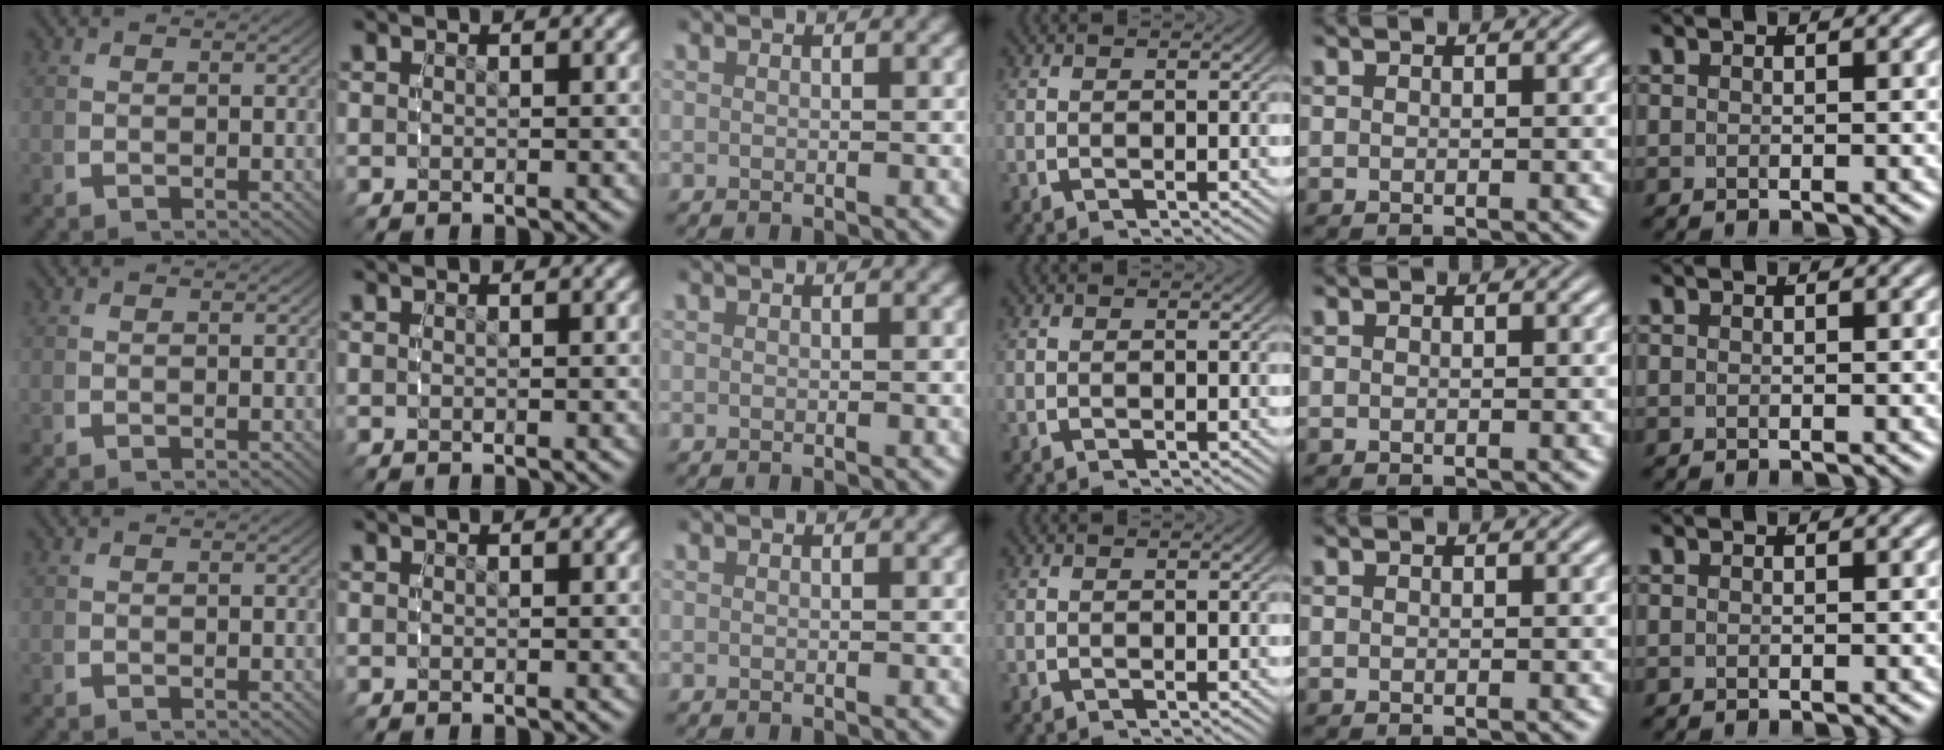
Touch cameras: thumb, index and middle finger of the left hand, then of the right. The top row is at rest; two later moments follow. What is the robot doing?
{"motion": "reach", "object": "toothpaste"}